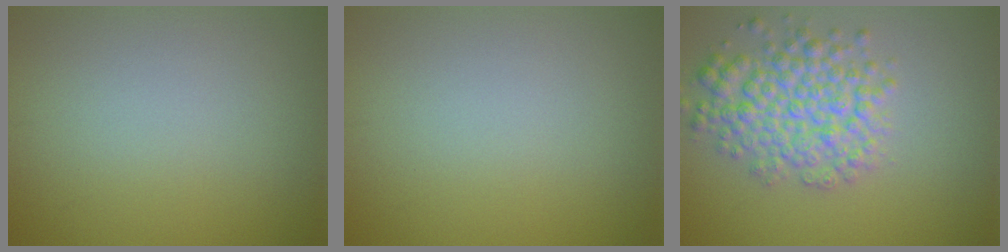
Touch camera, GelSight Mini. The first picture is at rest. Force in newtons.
{"total": 0.0}
{"total": 5.3, "press": 5.3, "slide": 0.2}